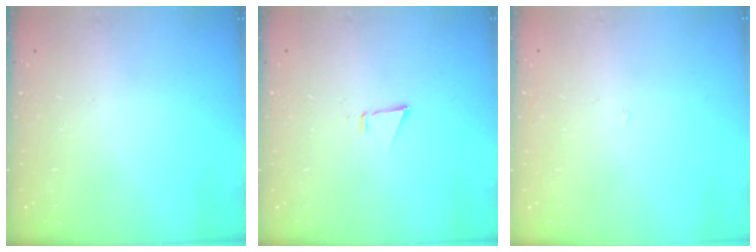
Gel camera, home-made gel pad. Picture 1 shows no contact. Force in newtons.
{"total": 2.6, "press": 2.5, "slide": 0.8}
{"total": 2.0, "press": 2.0, "slide": 0.1}